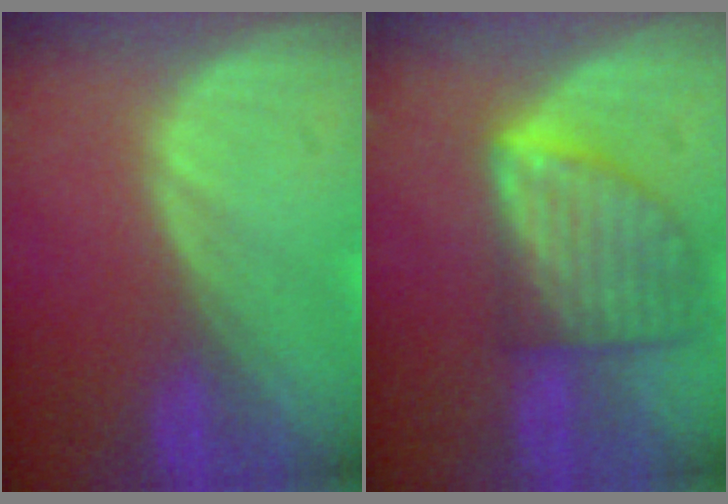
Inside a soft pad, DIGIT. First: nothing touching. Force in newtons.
{"total": 8.1, "press": 7.3, "slide": 3.4}